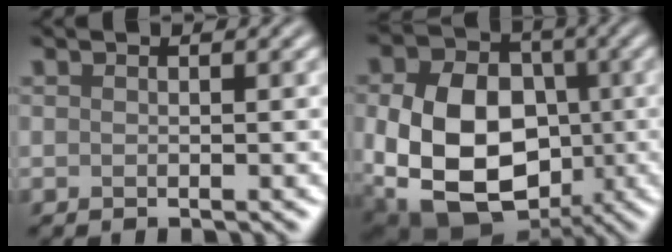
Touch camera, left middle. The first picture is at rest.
{"total": 15.4, "force": [-2.4, 11.9, 9.5], "torque": [-0.173, -0.021, -0.051]}